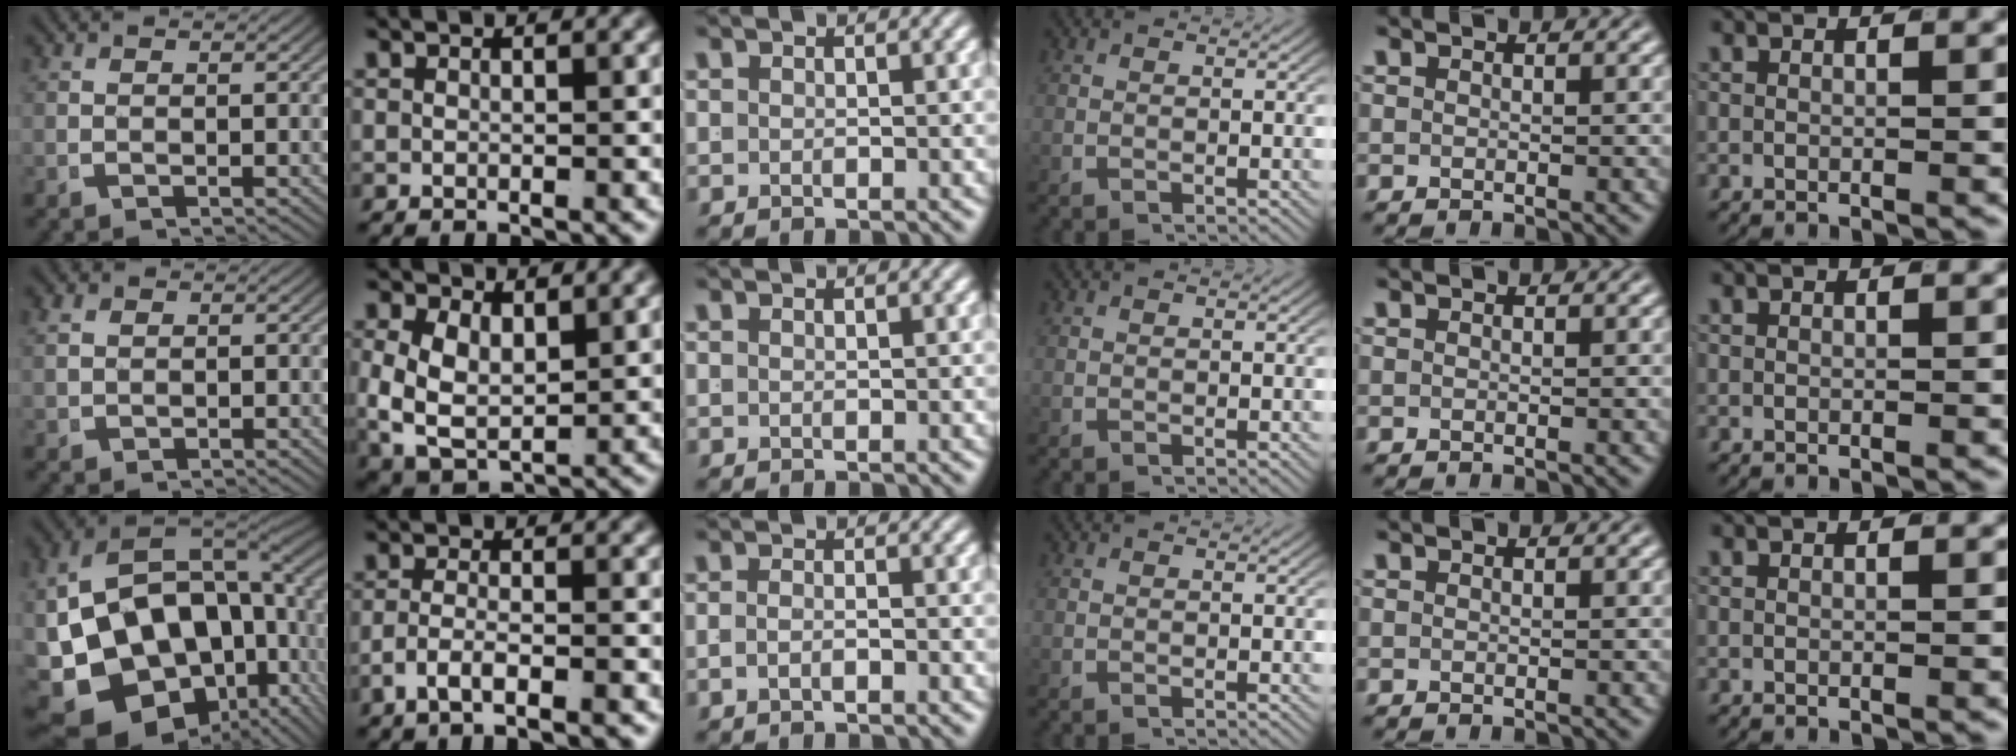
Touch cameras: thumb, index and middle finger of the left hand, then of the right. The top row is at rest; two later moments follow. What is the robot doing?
{"motion": "lift_and_place", "object": "shorts"}